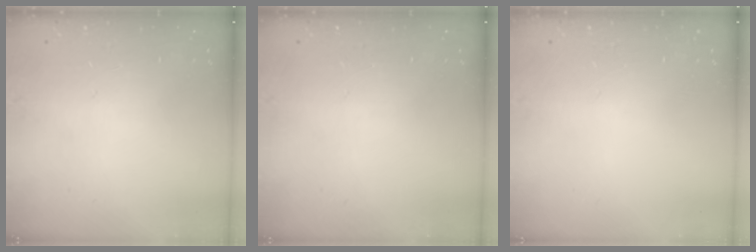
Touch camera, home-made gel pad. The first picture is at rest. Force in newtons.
{"total": 0.0}
{"total": 0.0}